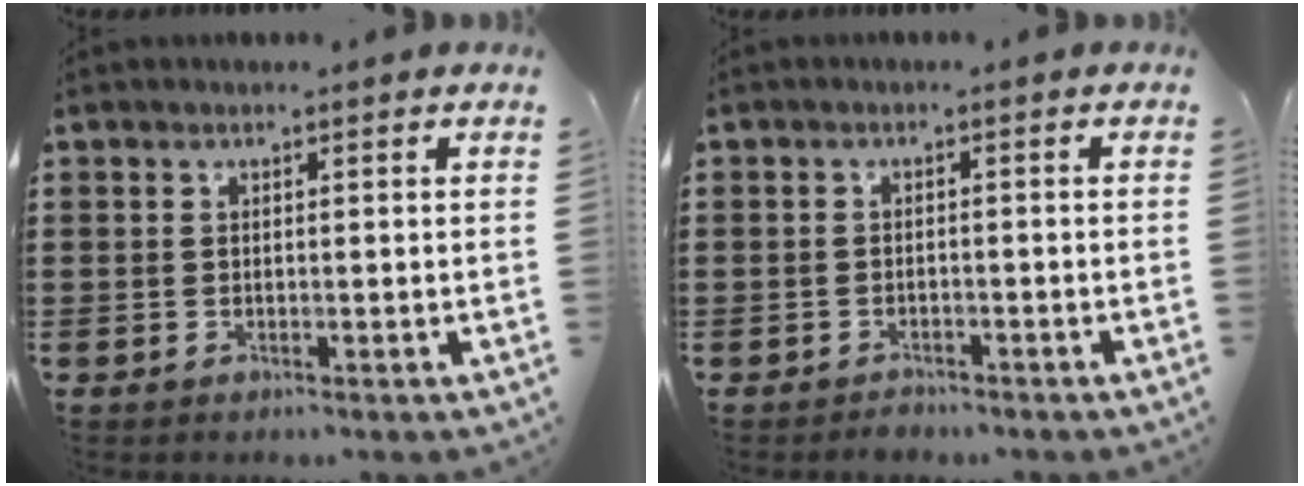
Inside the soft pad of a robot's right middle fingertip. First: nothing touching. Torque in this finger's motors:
{"motor_torque": [-0.48, 0.49, -1.06, -0.21]}